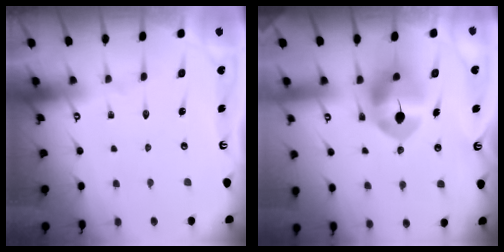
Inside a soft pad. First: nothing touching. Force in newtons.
{"total": 8.9, "press": 8.7, "slide": 1.6}